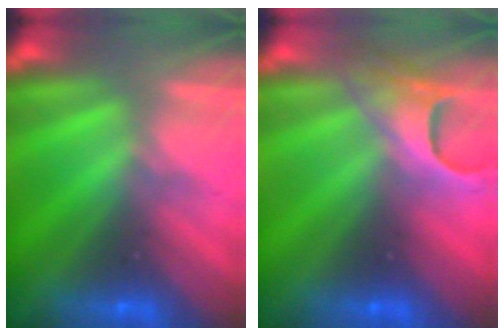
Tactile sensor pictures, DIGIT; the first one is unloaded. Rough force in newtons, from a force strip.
{"total": 4.0}